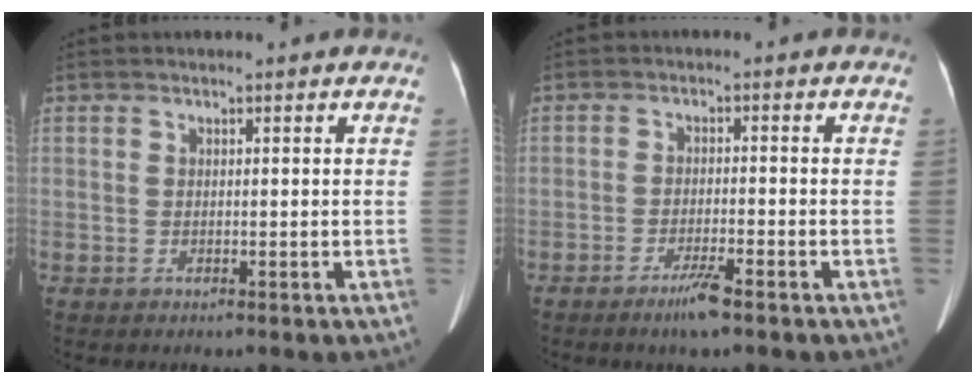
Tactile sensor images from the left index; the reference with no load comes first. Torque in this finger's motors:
{"motor_torque": [-0.10, 0.05, 0.00, 0.06]}